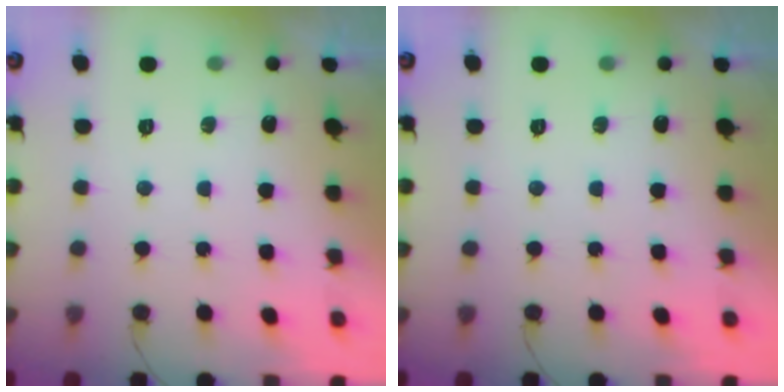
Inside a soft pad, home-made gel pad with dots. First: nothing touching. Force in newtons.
{"total": 0.0}